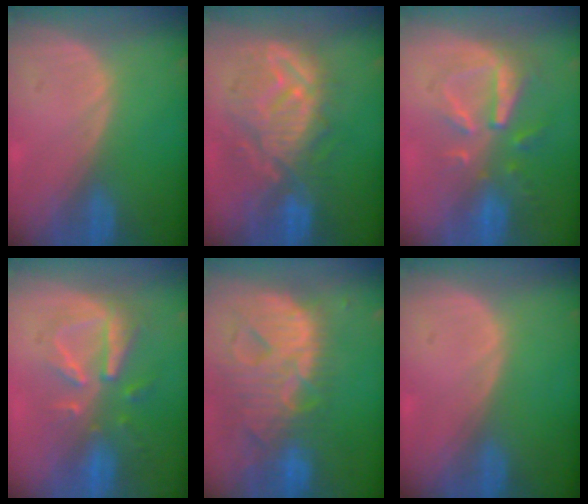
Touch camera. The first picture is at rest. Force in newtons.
{"total": 10.7, "press": 10.2, "slide": 3.5}
{"total": 8.1, "press": 7.3, "slide": 3.5}
{"total": 8.0, "press": 7.4, "slide": 3.0}
{"total": 13.5, "press": 11.5, "slide": 7.1}
{"total": 0.0}